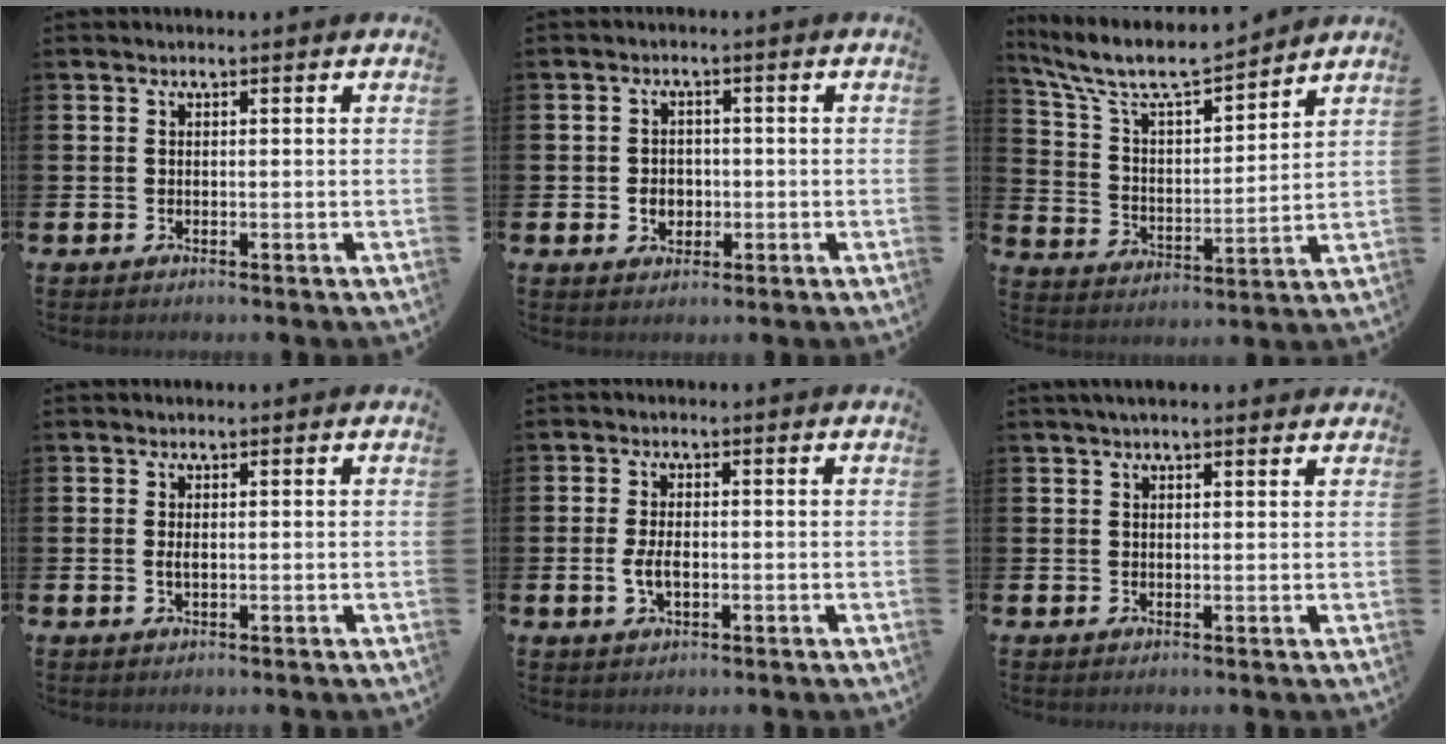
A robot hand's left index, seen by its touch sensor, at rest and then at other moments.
{"total": 2.7, "force": [-0.5, 2.3, 1.2], "torque": [-0.019, 0.003, -0.016]}
{"total": 8.7, "force": [7.9, 1.7, 3.1], "torque": [-0.099, -0.052, 0.138]}
{"total": 1.1, "force": [0.0, 0.5, 0.9], "torque": [-0.016, 0.001, -0.002]}
{"total": 3.1, "force": [-0.5, 1.6, 2.6], "torque": [-0.054, 0.000, -0.011]}
{"total": 2.0, "force": [1.7, 0.3, 0.9], "torque": [-0.008, -0.003, 0.029]}